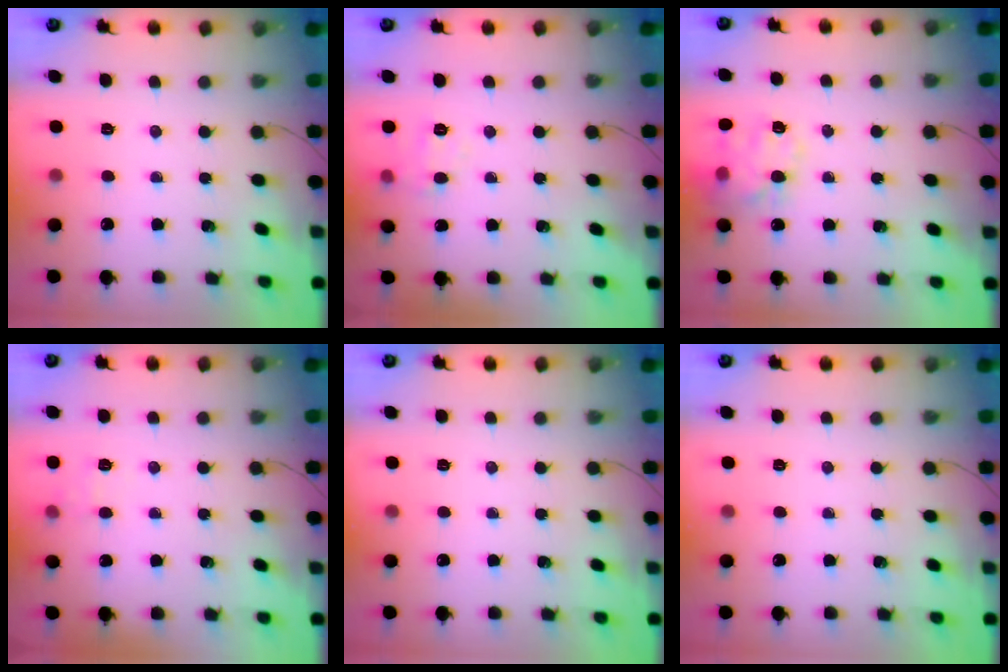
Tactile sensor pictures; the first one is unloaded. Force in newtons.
{"total": 6.5, "press": 6.4, "slide": 1.1}
{"total": 15.0, "press": 14.9, "slide": 2.2}
{"total": 6.9, "press": 6.7, "slide": 1.6}
{"total": 0.0}
{"total": 0.0}